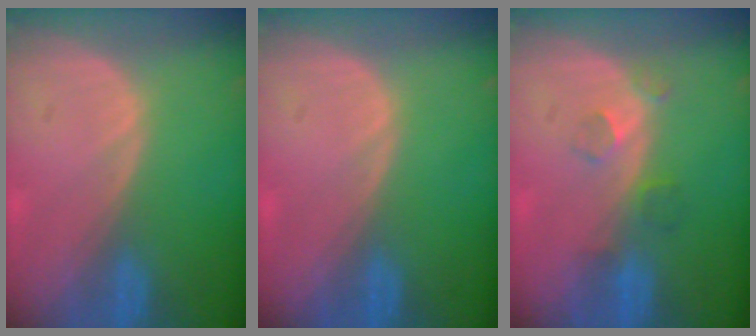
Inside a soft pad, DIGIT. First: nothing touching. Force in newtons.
{"total": 0.0}
{"total": 3.3, "press": 2.8, "slide": 1.7}